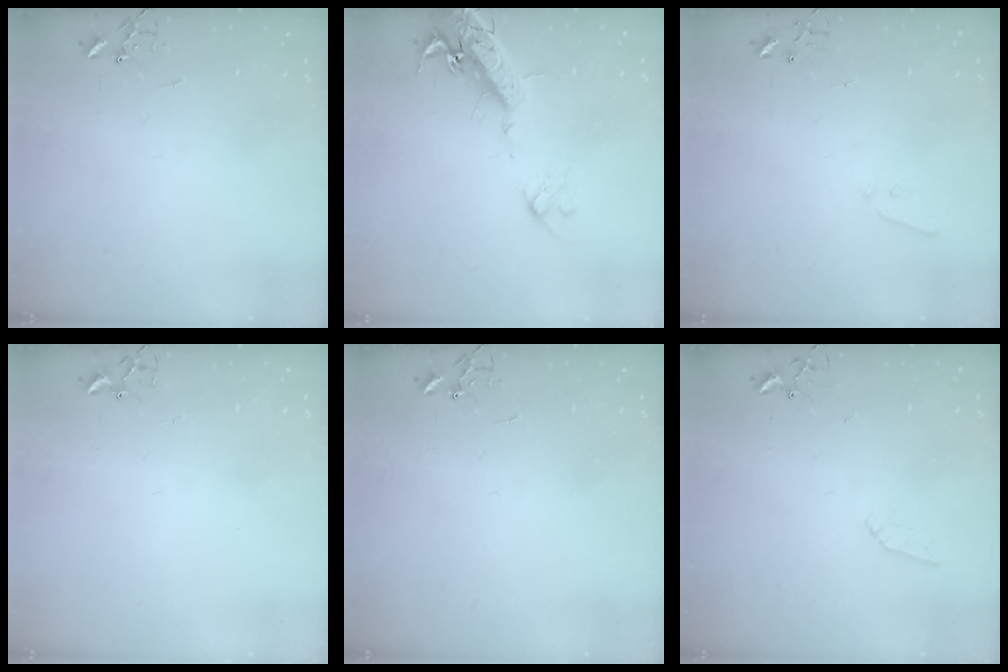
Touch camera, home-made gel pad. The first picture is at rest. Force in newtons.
{"total": 17.8, "press": 17.4, "slide": 3.8}
{"total": 3.4, "press": 3.3, "slide": 0.5}
{"total": 1.9, "press": 1.9, "slide": 0.2}
{"total": 0.0}
{"total": 6.6, "press": 6.5, "slide": 0.7}